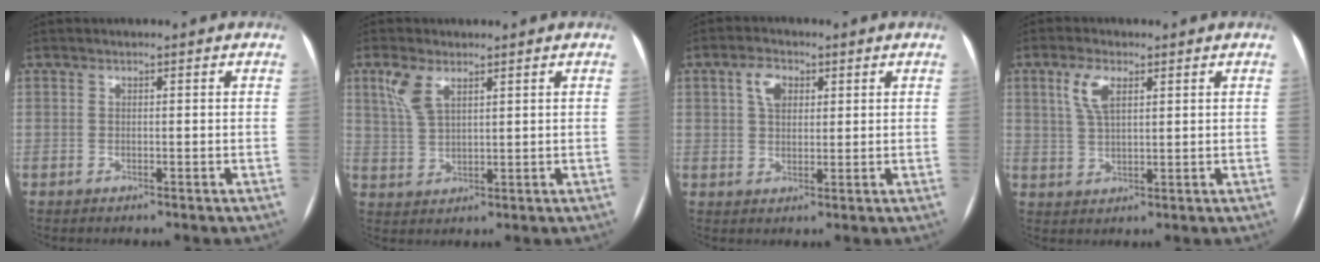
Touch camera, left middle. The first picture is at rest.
{"total": 4.9, "force": [2.8, 2.0, 3.5], "torque": [-0.087, 0.013, 0.065]}
{"total": 4.3, "force": [1.7, 2.7, 2.8], "torque": [-0.056, 0.015, 0.032]}
{"total": 4.9, "force": [2.2, 1.8, 4.0], "torque": [-0.087, 0.009, 0.047]}